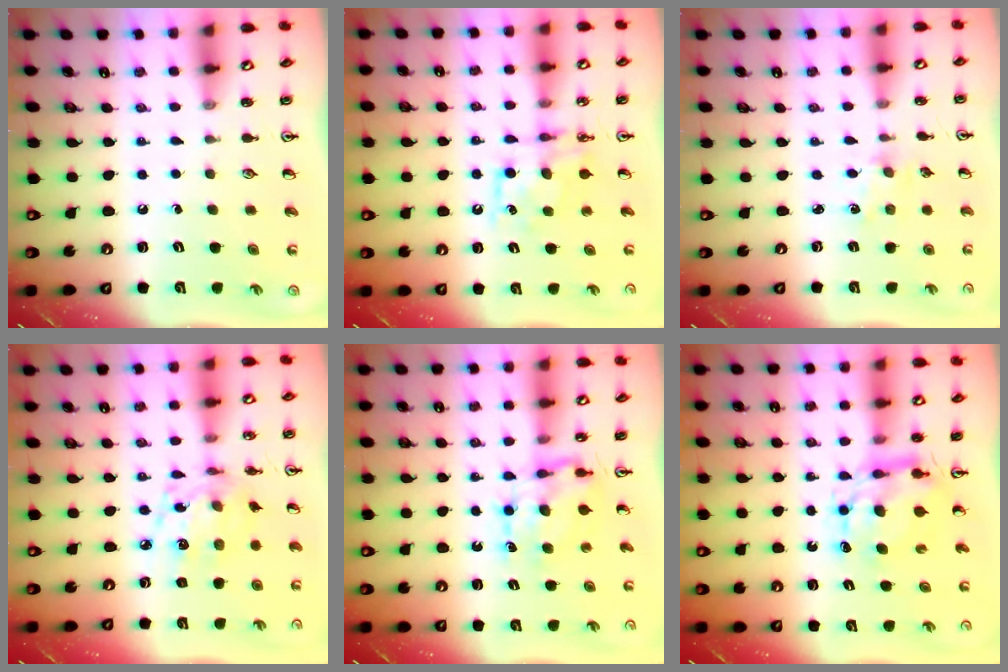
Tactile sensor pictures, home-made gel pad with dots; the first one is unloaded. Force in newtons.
{"total": 8.0, "press": 8.0, "slide": 0.5}
{"total": 1.2, "press": 1.2, "slide": 0.2}
{"total": 11.1, "press": 11.1, "slide": 0.8}
{"total": 6.7, "press": 6.7, "slide": 0.7}
{"total": 8.4, "press": 8.4, "slide": 0.5}